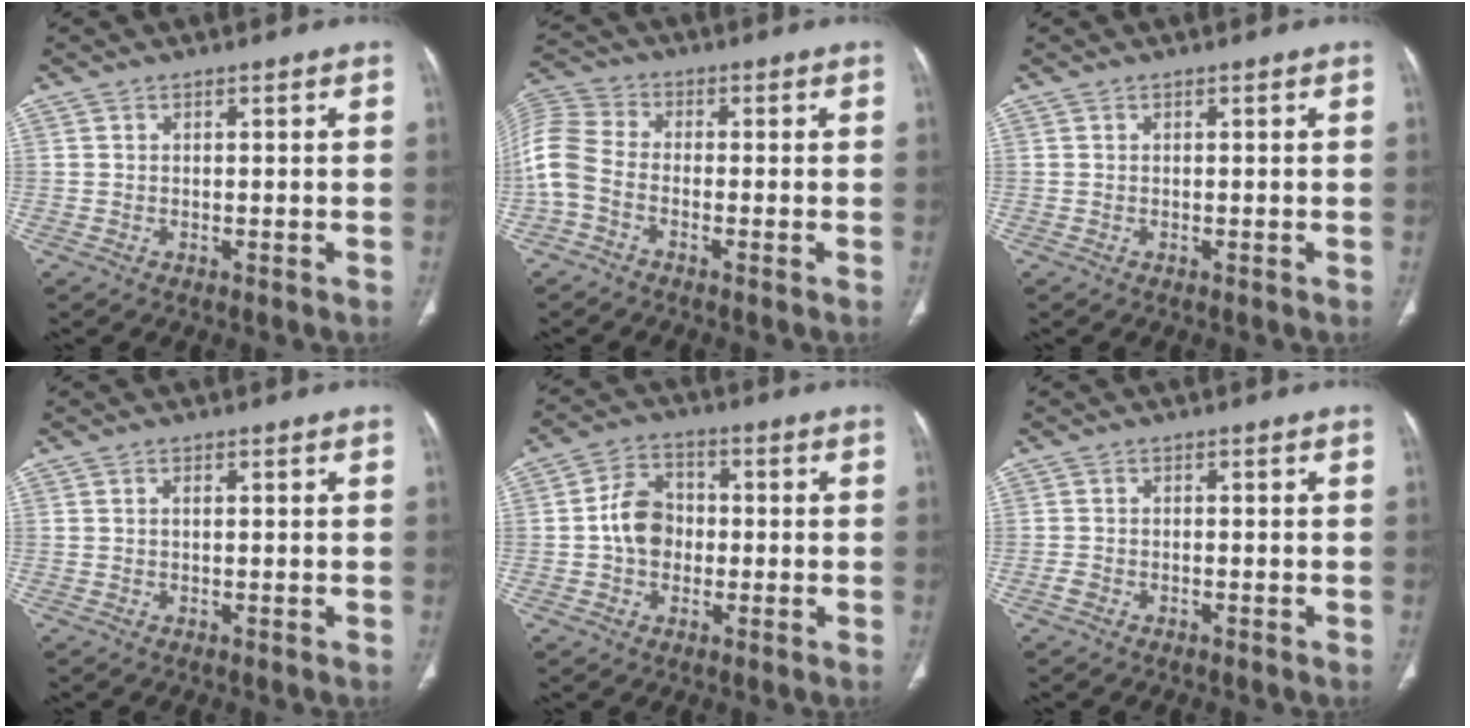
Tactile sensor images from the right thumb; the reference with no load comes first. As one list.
[{"total": 8.7, "force": [-2.5, 5.7, 6.1], "torque": [-0.136, 0.024, -0.063]}, {"total": 0.0}, {"total": 1.0, "force": [0.2, 0.5, 0.8], "torque": [-0.018, 0.005, 0.004]}, {"total": 8.3, "force": [-0.5, 6.5, 5.0], "torque": [-0.065, 0.022, -0.018]}, {"total": 1.3, "force": [-0.9, 0.8, 0.6], "torque": [-0.016, 0.004, -0.019]}]